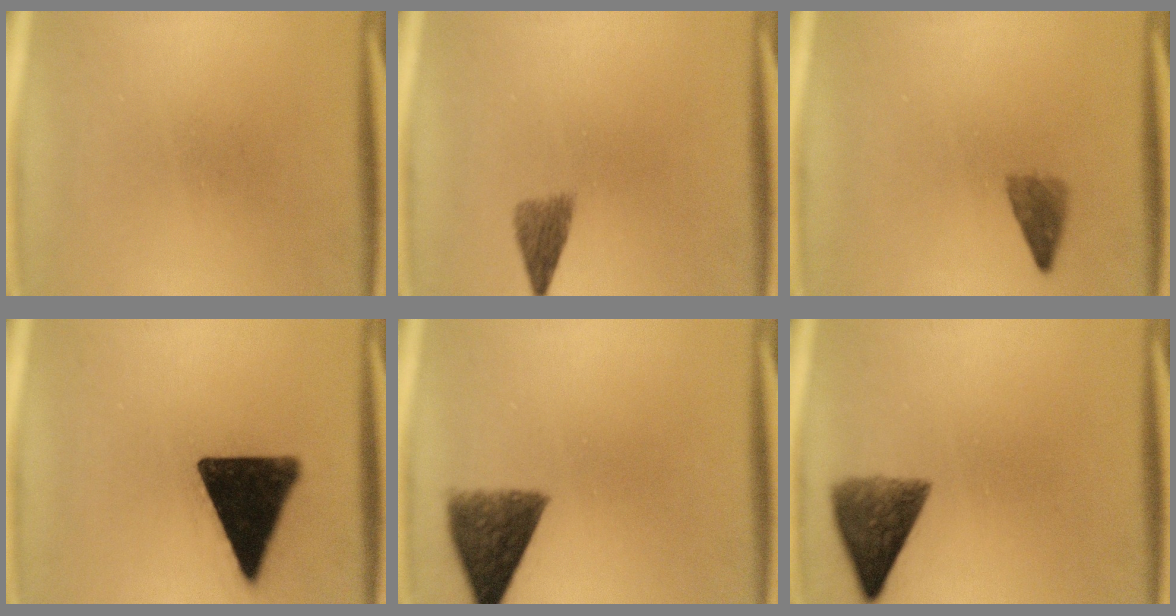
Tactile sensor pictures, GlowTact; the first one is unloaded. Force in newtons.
{"total": 2.9}
{"total": 2.4}
{"total": 16.6}
{"total": 8.2}
{"total": 7.1}